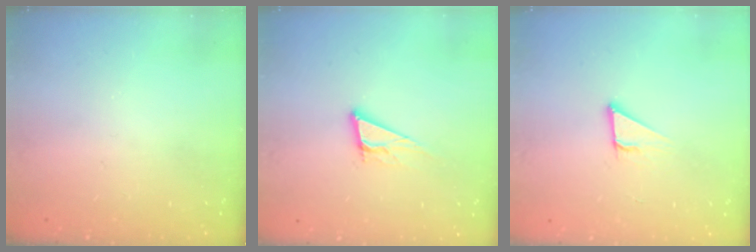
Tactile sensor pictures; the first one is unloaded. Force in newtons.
{"total": 7.6, "press": 7.3, "slide": 2.3}
{"total": 3.5, "press": 3.5, "slide": 0.2}